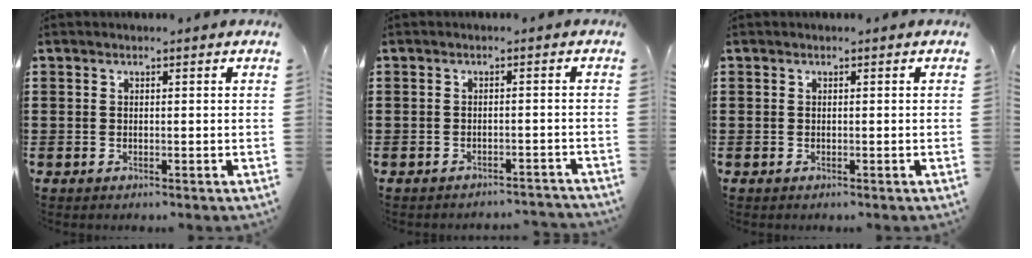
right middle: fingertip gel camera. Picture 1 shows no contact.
{"total": 1.7, "force": [-1.7, -0.1, 0.0], "torque": [-0.007, -0.002, -0.035]}
{"total": 0.0}